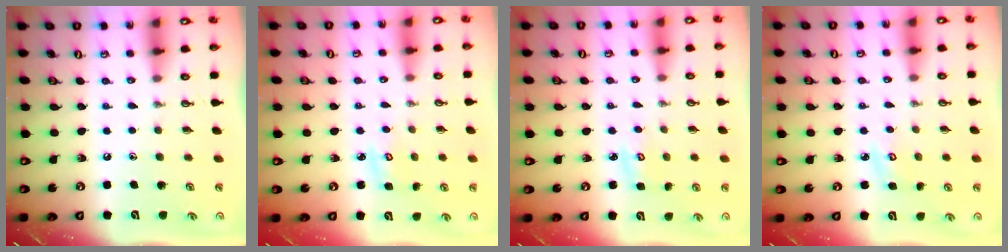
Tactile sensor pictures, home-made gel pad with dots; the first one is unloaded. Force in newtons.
{"total": 2.8, "press": 2.8, "slide": 0.1}
{"total": 2.8, "press": 2.8, "slide": 0.1}
{"total": 4.0, "press": 4.0, "slide": 0.4}